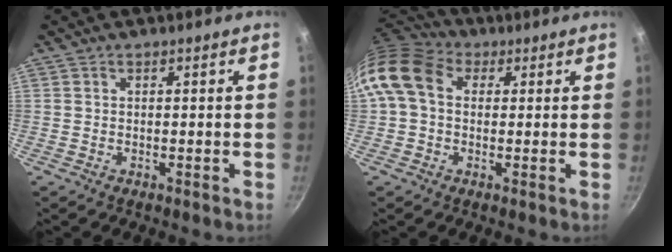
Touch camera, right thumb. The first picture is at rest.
{"total": 11.4, "force": [2.1, 8.6, 7.1], "torque": [-0.123, 0.019, 0.018]}